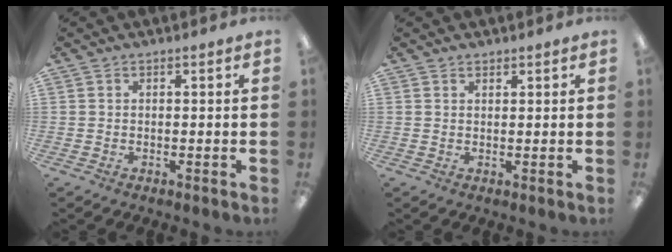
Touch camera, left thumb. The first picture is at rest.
{"total": 1.0, "force": [1.0, 0.3, 0.0], "torque": [-0.001, -0.001, 0.018]}